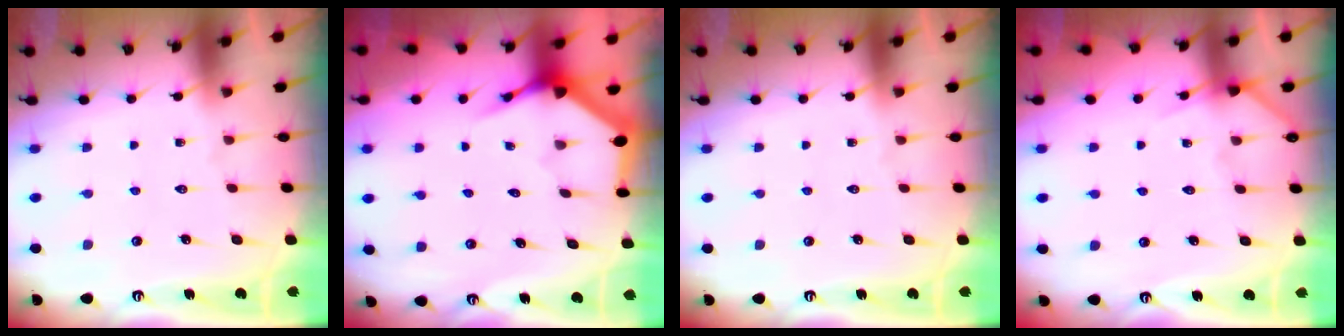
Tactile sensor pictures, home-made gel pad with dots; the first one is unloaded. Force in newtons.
{"total": 3.9, "press": 3.8, "slide": 0.4}
{"total": 0.0}
{"total": 5.3, "press": 5.2, "slide": 0.4}